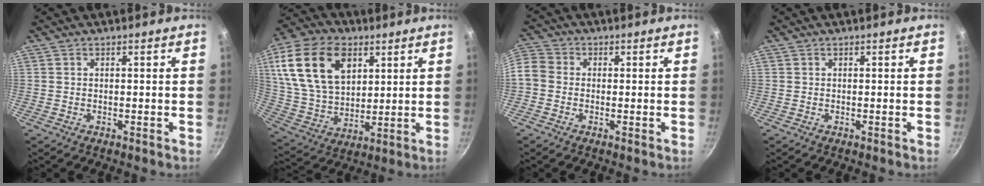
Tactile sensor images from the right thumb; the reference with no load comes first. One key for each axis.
{"total": 19.9, "fx": 7.4, "fy": 13.0, "fz": 13.1, "tx": -0.226, "ty": -0.013, "tz": 0.143}
{"total": 8.2, "fx": -1.0, "fy": 7.1, "fz": 3.9, "tx": -0.089, "ty": 0.027, "tz": -0.036}
{"total": 0.0}